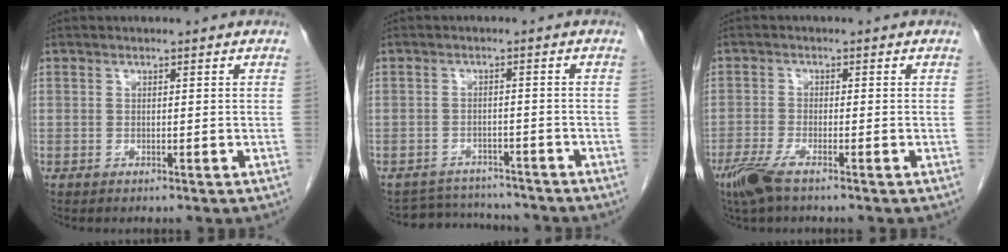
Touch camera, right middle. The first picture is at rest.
{"total": 6.5, "force": [-6.4, 1.3, -0.1], "torque": [0.004, 0.012, -0.089]}
{"total": 4.5, "force": [-3.1, 0.7, 3.3], "torque": [-0.073, -0.012, -0.062]}